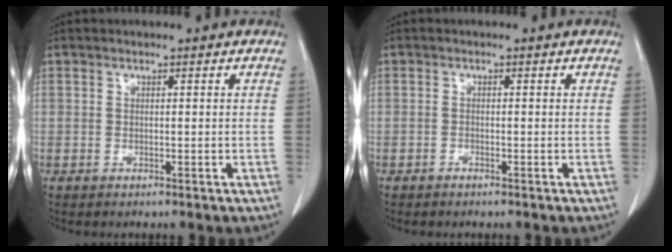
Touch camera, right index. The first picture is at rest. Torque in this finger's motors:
{"motor_torque": [0.09, -0.07, 0.04, 0.00]}